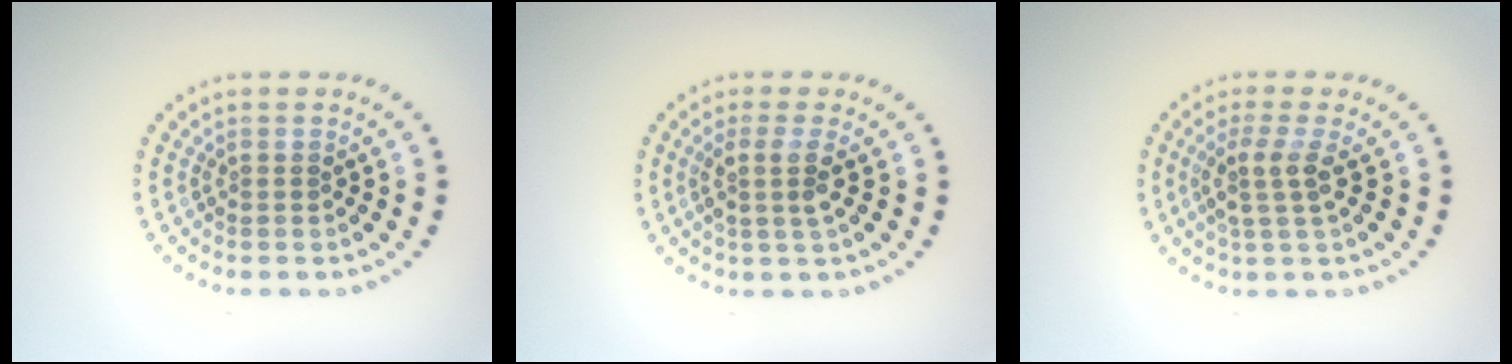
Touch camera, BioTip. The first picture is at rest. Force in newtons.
{"total": 2.3, "press": 1.8, "slide": 1.4}
{"total": 2.7, "press": 2.0, "slide": 1.8}